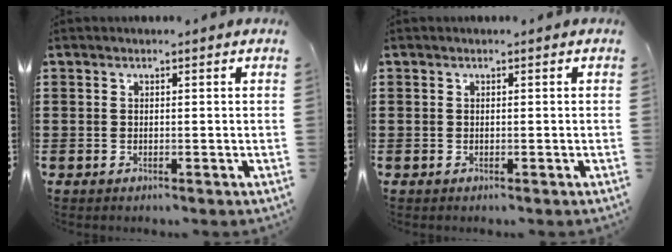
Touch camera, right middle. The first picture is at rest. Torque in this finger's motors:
{"motor_torque": [0.00, 0.00, 0.00, 0.00]}